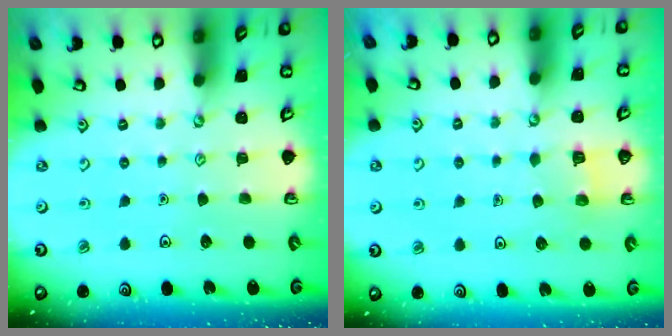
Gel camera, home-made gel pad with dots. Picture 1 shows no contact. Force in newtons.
{"total": 4.2, "press": 4.2, "slide": 0.4}